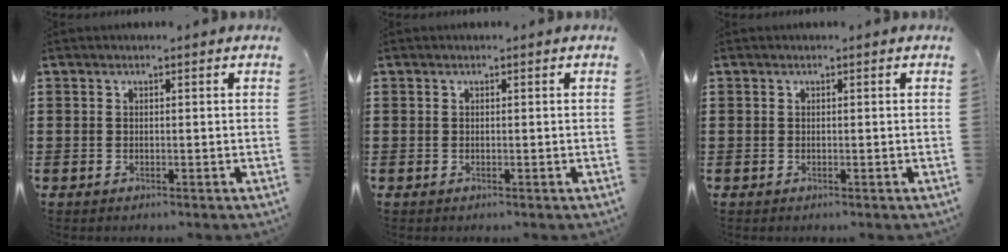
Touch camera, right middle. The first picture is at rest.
{"total": 0.0}
{"total": 0.0}